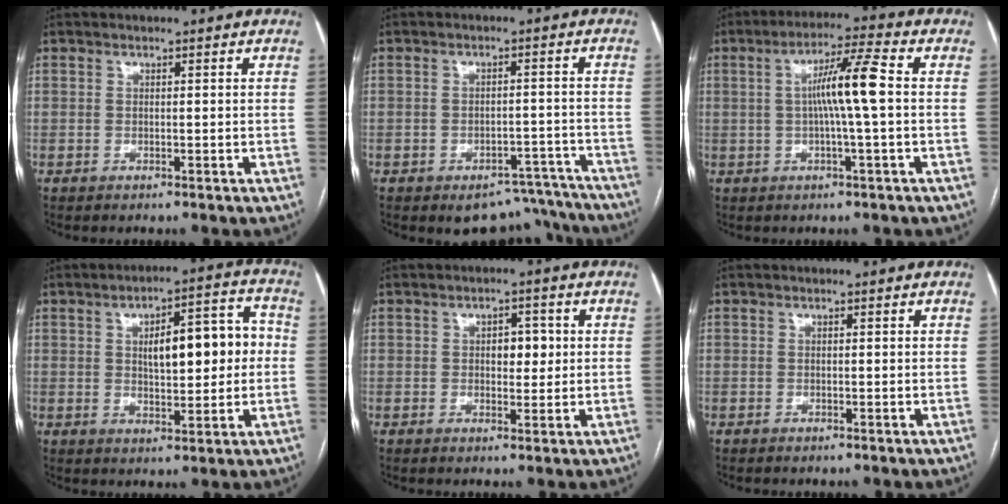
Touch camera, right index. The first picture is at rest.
{"total": 8.8, "force": [-7.9, 3.7, 1.1], "torque": [0.020, 0.031, -0.095]}
{"total": 8.1, "force": [0.3, -0.4, 8.0], "torque": [-0.143, 0.013, 0.002]}
{"total": 11.1, "force": [1.1, 3.7, 10.4], "torque": [-0.147, 0.034, 0.021]}
{"total": 3.7, "force": [0.5, 2.1, 3.1], "torque": [-0.041, 0.008, 0.010]}
{"total": 0.0}